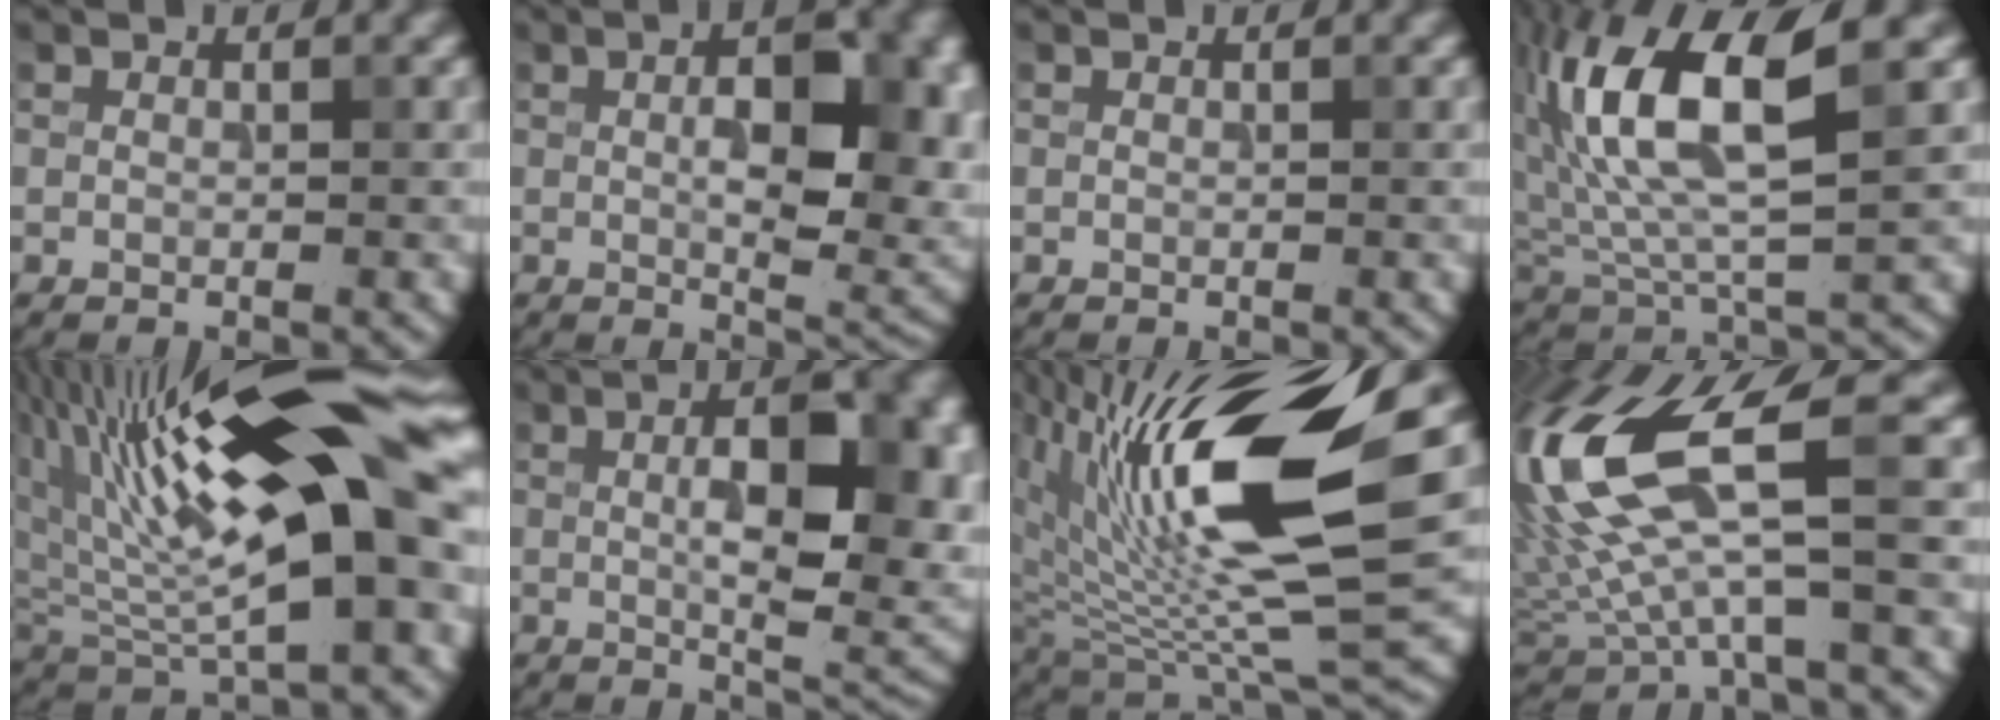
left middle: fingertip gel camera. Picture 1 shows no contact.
{"total": 10.4, "force": [0.9, 4.8, 9.1], "torque": [-0.123, -0.001, 0.021]}
{"total": 0.0}
{"total": 10.9, "force": [3.3, 3.7, 9.7], "torque": [-0.200, 0.011, 0.063]}
{"total": 18.3, "force": [4.7, 5.8, 16.7], "torque": [-0.271, 0.024, 0.070]}
{"total": 11.7, "force": [0.9, 4.8, 10.6], "torque": [-0.133, 0.006, 0.017]}
{"total": 16.2, "force": [4.9, 5.5, 14.4], "torque": [-0.259, -0.009, 0.086]}
{"total": 12.7, "force": [2.7, 3.7, 11.8], "torque": [-0.255, 0.007, 0.053]}